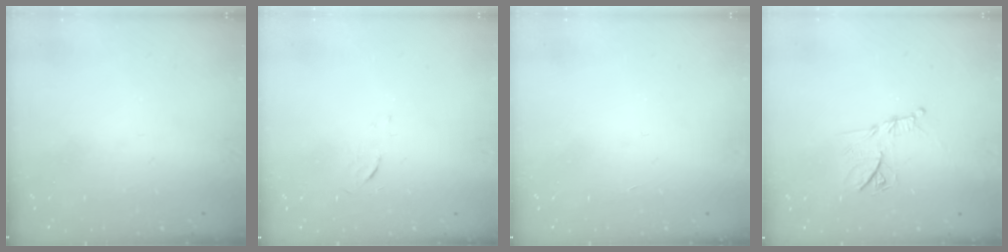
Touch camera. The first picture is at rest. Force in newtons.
{"total": 3.4, "press": 3.4, "slide": 0.3}
{"total": 1.7, "press": 1.7, "slide": 0.1}
{"total": 11.2, "press": 11.2, "slide": 0.5}